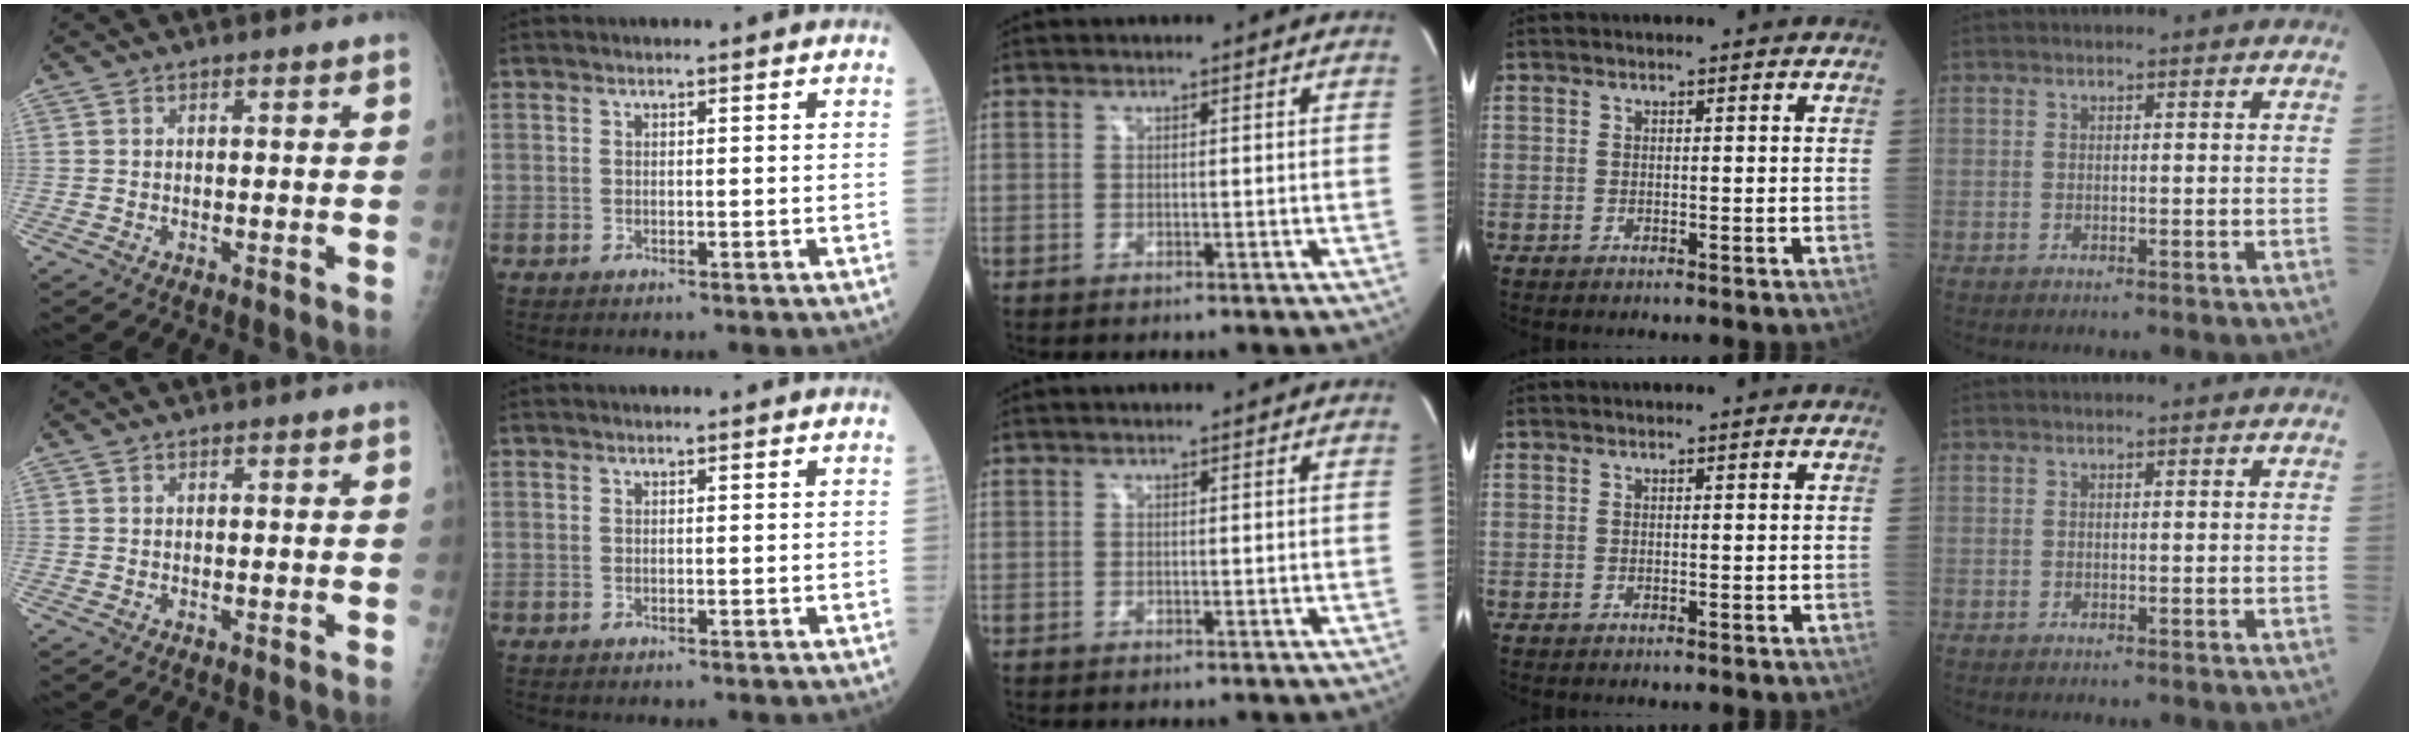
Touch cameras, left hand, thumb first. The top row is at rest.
{}